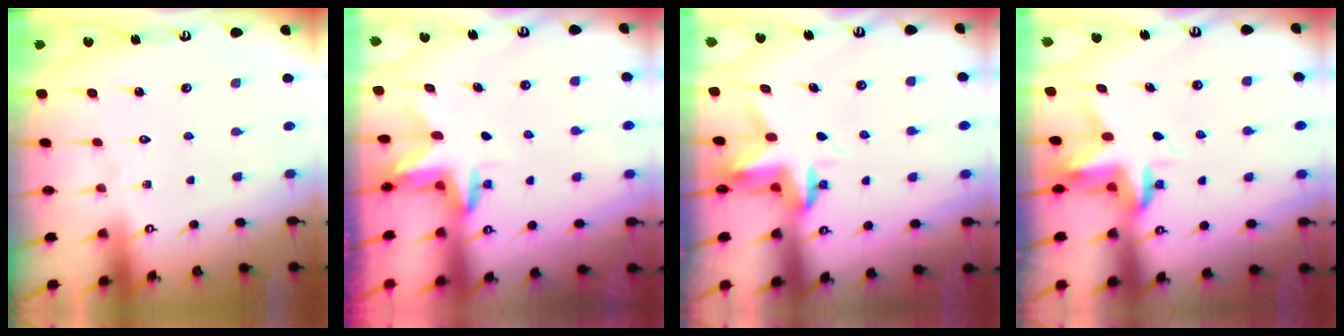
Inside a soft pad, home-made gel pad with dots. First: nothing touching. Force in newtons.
{"total": 3.3, "press": 3.3, "slide": 0.3}
{"total": 3.5, "press": 3.5, "slide": 0.2}
{"total": 3.2, "press": 3.2, "slide": 0.4}